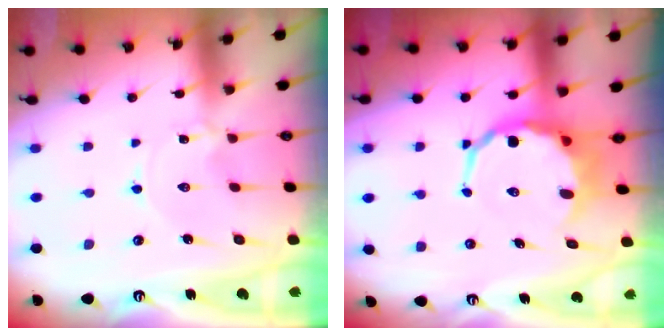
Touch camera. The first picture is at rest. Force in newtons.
{"total": 8.3, "press": 8.1, "slide": 1.8}